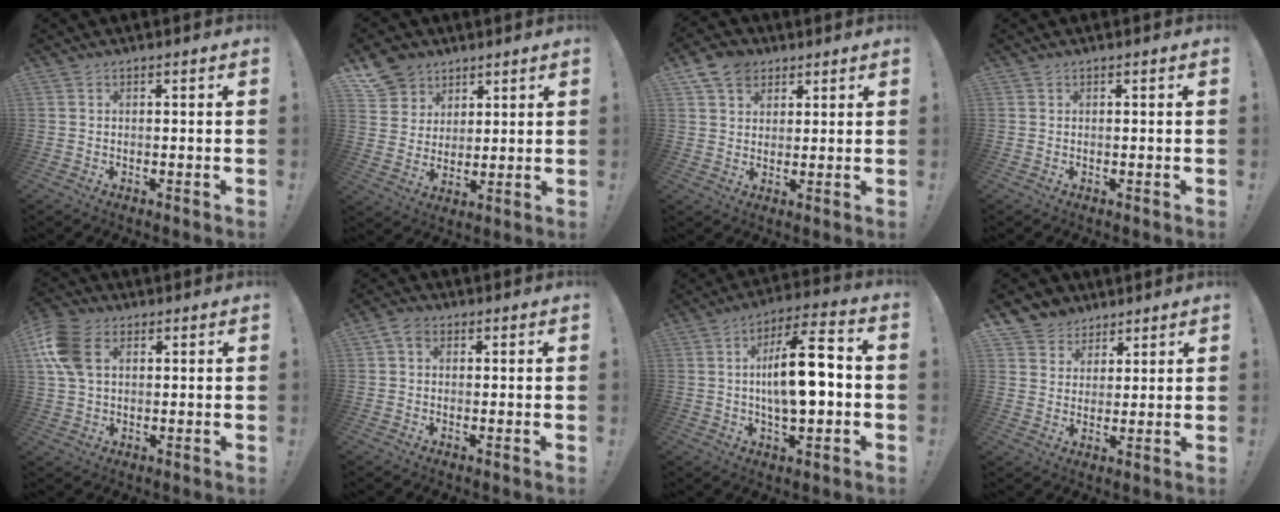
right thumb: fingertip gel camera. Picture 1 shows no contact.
{"total": 10.5, "force": [6.7, 7.9, 2.0], "torque": [-0.036, -0.045, 0.134]}
{"total": 8.2, "force": [4.7, 6.1, 2.9], "torque": [-0.049, -0.018, 0.094]}
{"total": 0.0}
{"total": 11.7, "force": [3.6, 7.8, 8.0], "torque": [-0.168, 0.007, 0.070]}
{"total": 3.4, "force": [0.9, 2.4, 2.2], "torque": [-0.040, 0.005, 0.018]}
{"total": 16.0, "force": [-0.8, 5.9, 14.9], "torque": [-0.245, 0.008, -0.020]}
{"total": 6.4, "force": [4.0, 5.0, 0.2], "torque": [-0.002, -0.034, 0.081]}